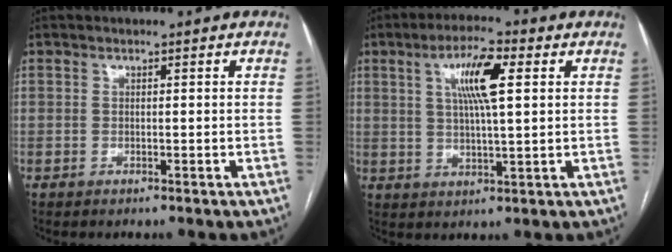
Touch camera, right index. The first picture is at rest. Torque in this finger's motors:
{"motor_torque": [0.60, 0.37, 0.40, 0.13]}